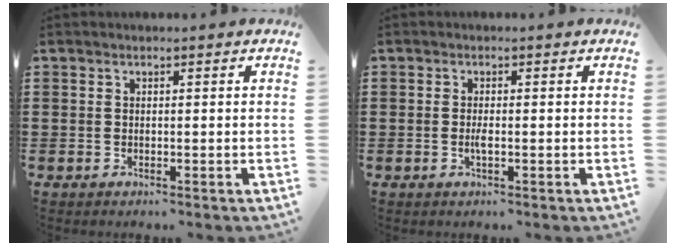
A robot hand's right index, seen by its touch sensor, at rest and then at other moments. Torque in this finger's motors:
{"motor_torque": [1.09, 1.04, 0.15, 0.01]}